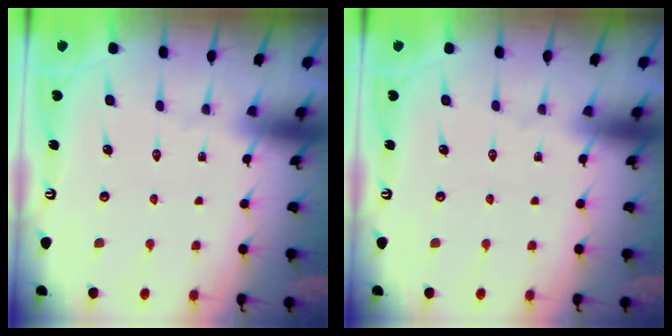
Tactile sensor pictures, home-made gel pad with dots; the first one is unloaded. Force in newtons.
{"total": 0.0}